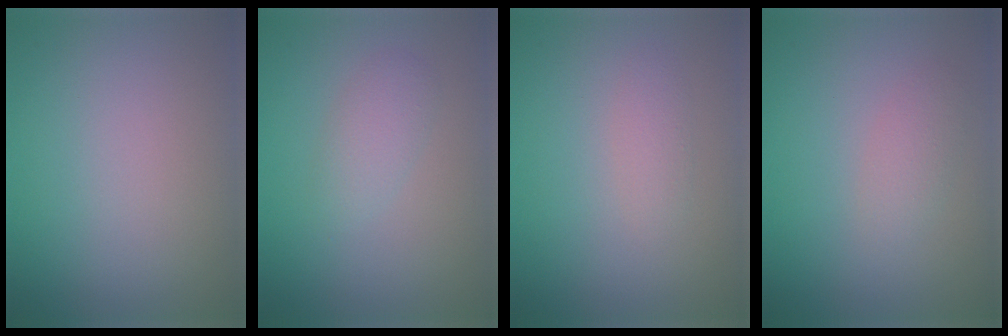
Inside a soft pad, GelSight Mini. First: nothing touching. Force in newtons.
{"total": 1.8, "press": 1.8, "slide": 0.2}
{"total": 1.1, "press": 1.1, "slide": 0.1}
{"total": 1.3, "press": 1.3, "slide": 0.0}